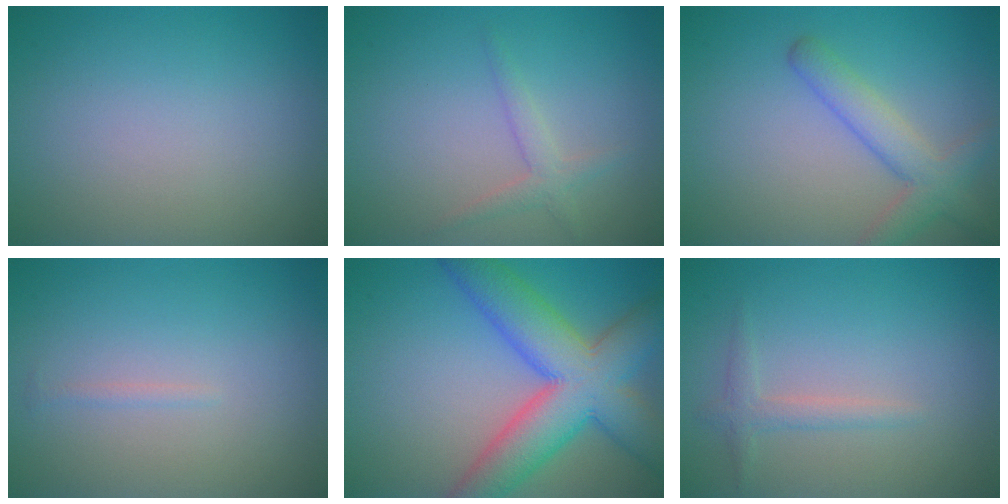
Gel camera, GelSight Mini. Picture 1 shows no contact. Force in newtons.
{"total": 1.7, "press": 1.6, "slide": 0.1}
{"total": 3.8, "press": 3.8, "slide": 0.3}
{"total": 0.5, "press": 0.5, "slide": 0.0}
{"total": 10.2, "press": 10.2, "slide": 0.3}
{"total": 1.5, "press": 1.5, "slide": 0.0}